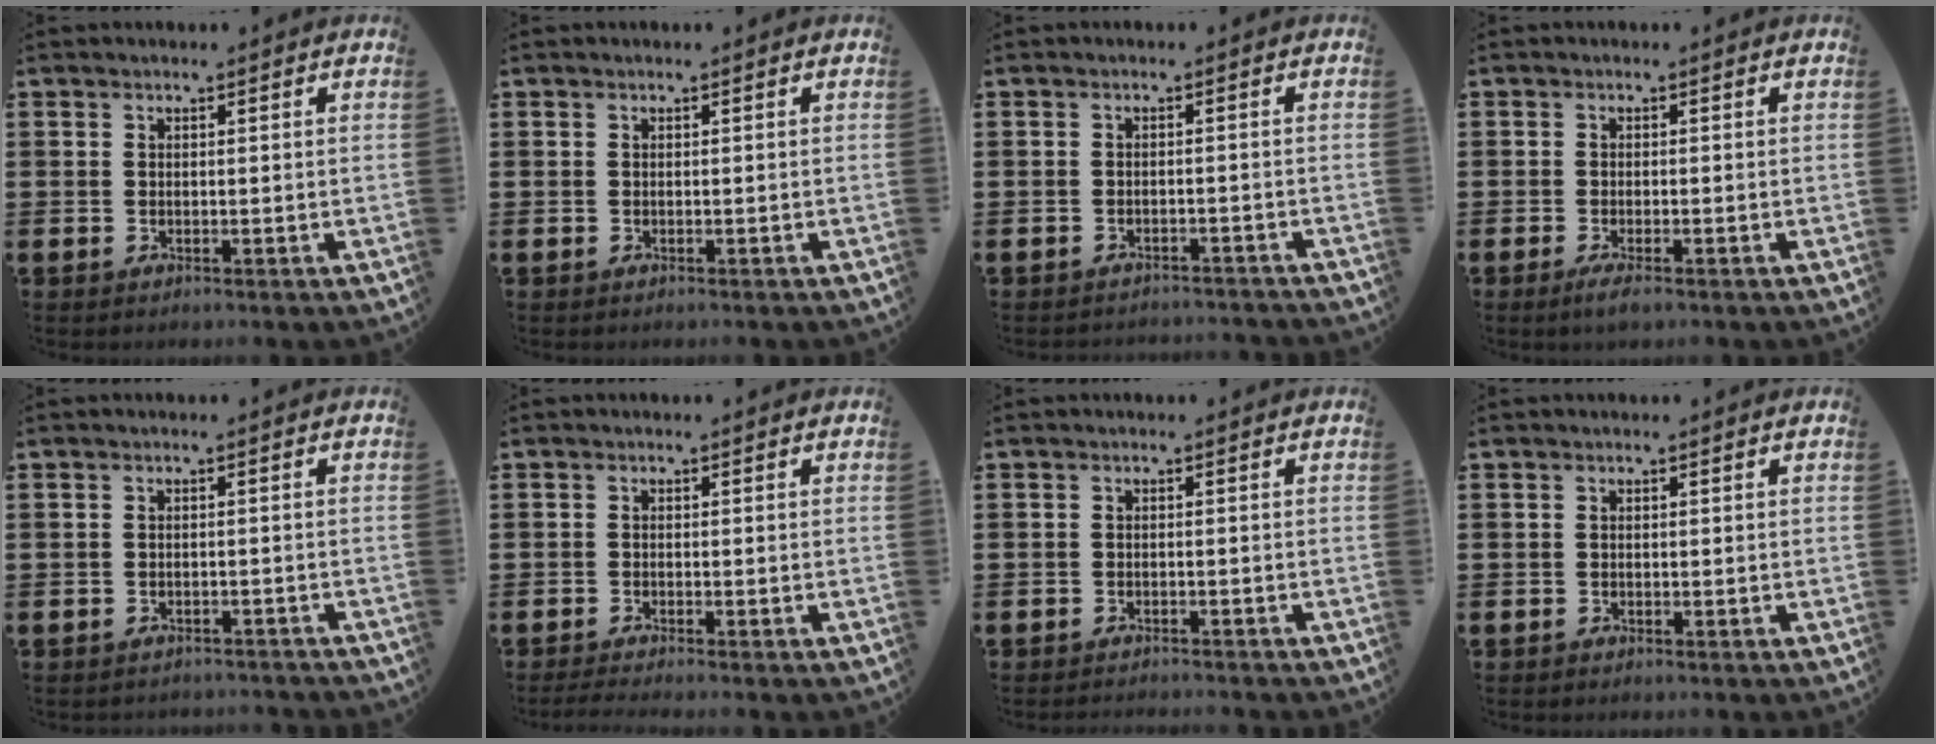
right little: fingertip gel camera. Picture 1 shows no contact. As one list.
[{"total": 0.0}, {"total": 1.4, "force": [-1.4, -0.1, -0.1], "torque": [-0.002, 0.003, -0.029]}, {"total": 1.6, "force": [-0.8, 0.2, 1.4], "torque": [-0.023, -0.002, -0.015]}, {"total": 1.1, "force": [-1.1, 0.0, -0.1], "torque": [-0.001, 0.001, -0.023]}, {"total": 1.1, "force": [-0.8, 0.0, 0.7], "torque": [-0.011, -0.001, -0.015]}, {"total": 0.9, "force": [-0.9, -0.1, -0.1], "torque": [0.000, 0.000, -0.019]}, {"total": 0.0}]